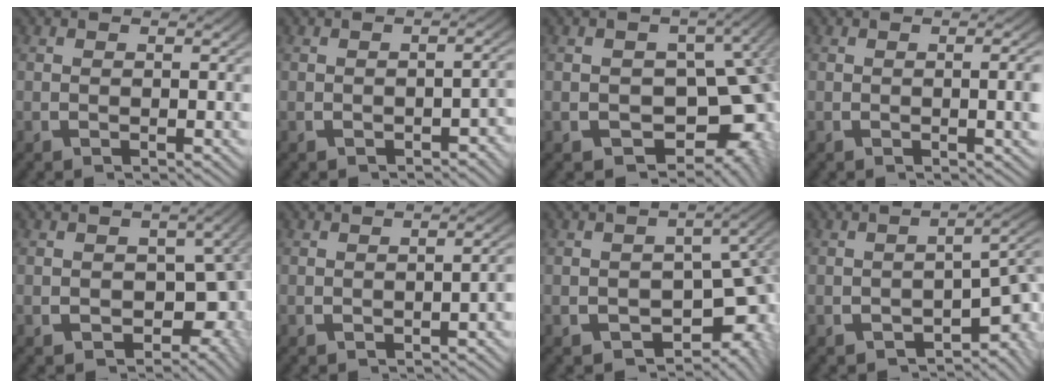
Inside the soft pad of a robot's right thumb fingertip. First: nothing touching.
{"total": 1.9, "force": [-1.6, 0.4, 0.9], "torque": [-0.014, -0.002, -0.021]}
{"total": 12.4, "force": [-1.9, 9.4, 7.9], "torque": [-0.115, -0.050, -0.013]}
{"total": 2.0, "force": [-0.1, 0.3, 1.9], "torque": [-0.019, 0.003, -0.002]}
{"total": 7.9, "force": [-1.1, 5.8, 5.2], "torque": [-0.068, -0.041, -0.001]}
{"total": 1.7, "force": [-1.1, 0.4, 1.3], "torque": [-0.016, 0.002, -0.014]}
{"total": 9.5, "force": [-2.0, 6.6, 6.6], "torque": [-0.080, -0.025, -0.019]}
{"total": 6.1, "force": [-1.8, 3.1, 4.9], "torque": [-0.058, -0.008, -0.019]}